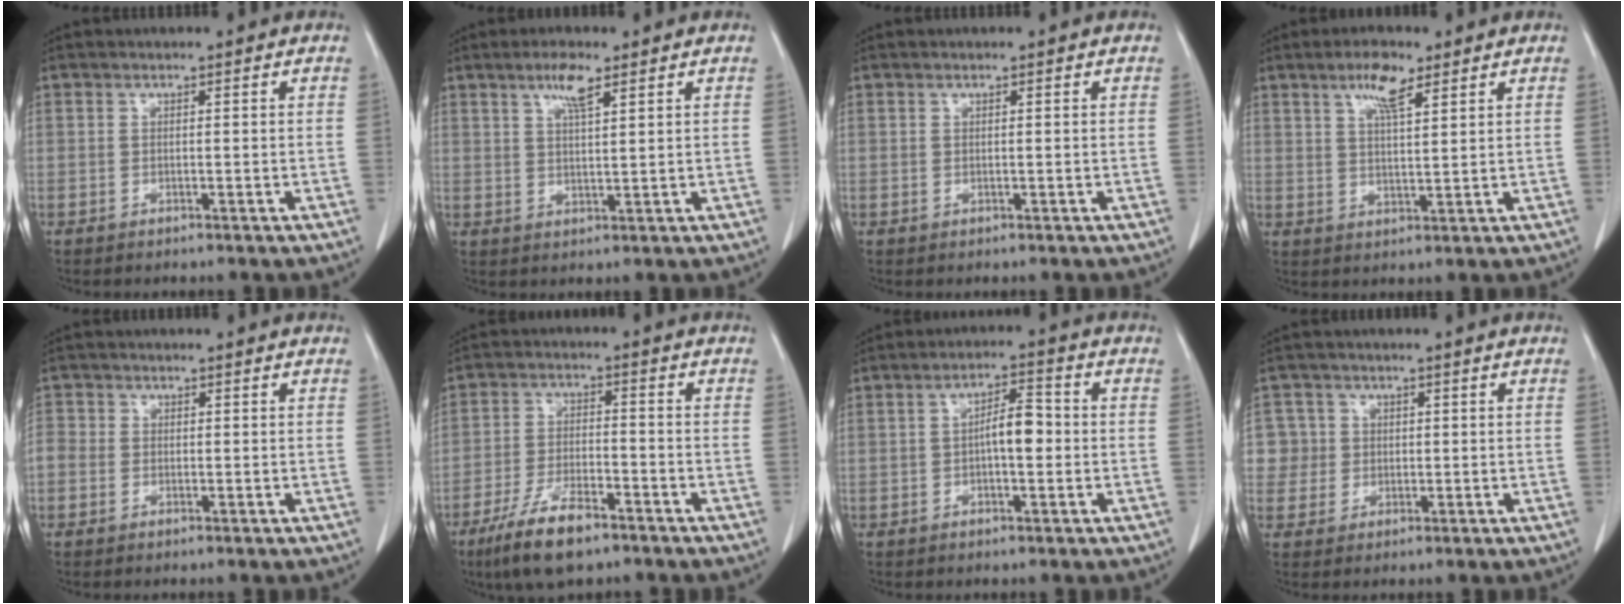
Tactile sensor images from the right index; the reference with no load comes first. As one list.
[{"total": 4.6, "force": [2.8, 1.0, 3.6], "torque": [-0.071, 0.001, 0.052]}, {"total": 0.0}, {"total": 5.8, "force": [3.5, 1.5, 4.4], "torque": [-0.085, 0.002, 0.063]}, {"total": 5.6, "force": [-0.6, 4.9, 2.8], "torque": [-0.095, 0.018, -0.012]}, {"total": 10.3, "force": [-7.0, 3.0, 7.0], "torque": [-0.139, -0.014, -0.124]}, {"total": 5.5, "force": [-0.4, 2.0, 5.1], "torque": [-0.093, 0.018, -0.009]}, {"total": 6.4, "force": [0.5, 6.4, 0.3], "torque": [-0.007, 0.030, 0.017]}]